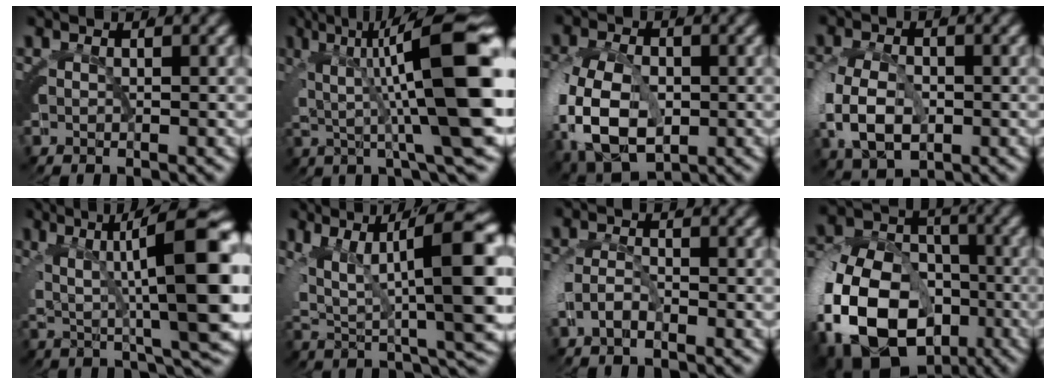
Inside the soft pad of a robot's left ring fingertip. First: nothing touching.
{"total": 11.8, "force": [1.9, 4.5, 10.7], "torque": [-0.135, 0.011, 0.025]}
{"total": 9.6, "force": [-3.2, 8.0, 4.3], "torque": [-0.129, -0.038, -0.046]}
{"total": 5.6, "force": [-1.7, 4.6, 2.8], "torque": [-0.082, -0.019, -0.022]}
{"total": 13.0, "force": [1.6, 5.3, 11.8], "torque": [-0.137, 0.005, 0.025]}
{"total": 11.8, "force": [1.5, 6.1, 10.0], "torque": [-0.143, -0.007, 0.034]}
{"total": 2.7, "force": [-1.6, 2.0, 0.7], "torque": [-0.031, -0.004, -0.031]}
{"total": 15.2, "force": [-6.6, 12.0, 6.6], "torque": [-0.141, -0.062, -0.103]}